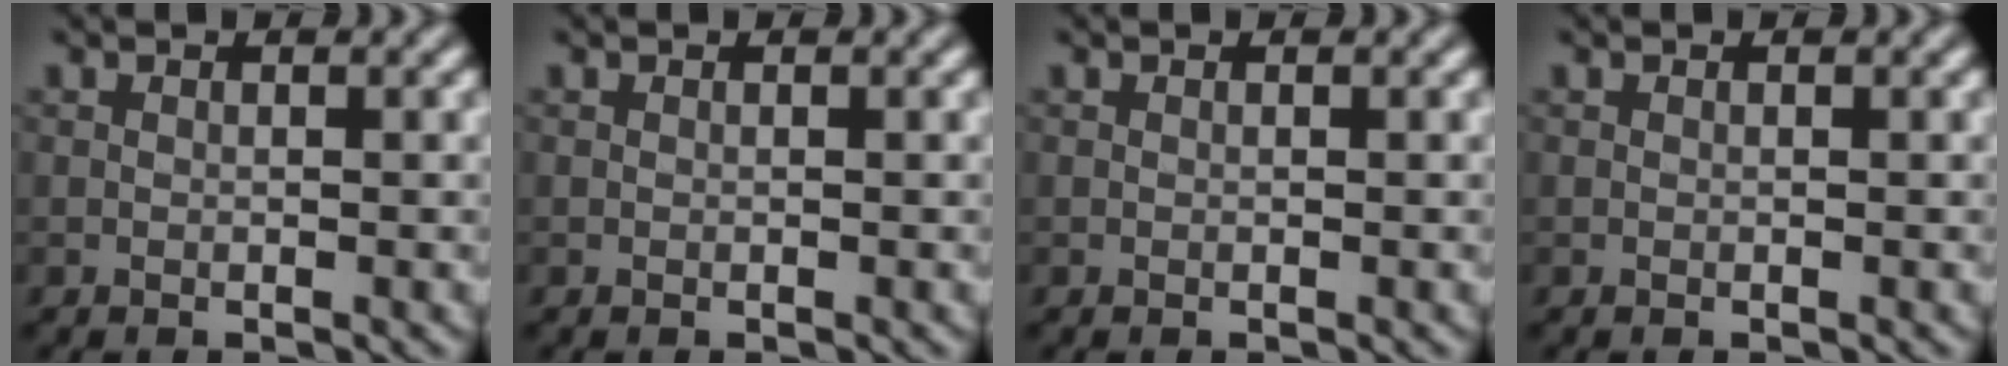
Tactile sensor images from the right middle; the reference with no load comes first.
{"total": 0.0}
{"total": 0.0}
{"total": 0.0}